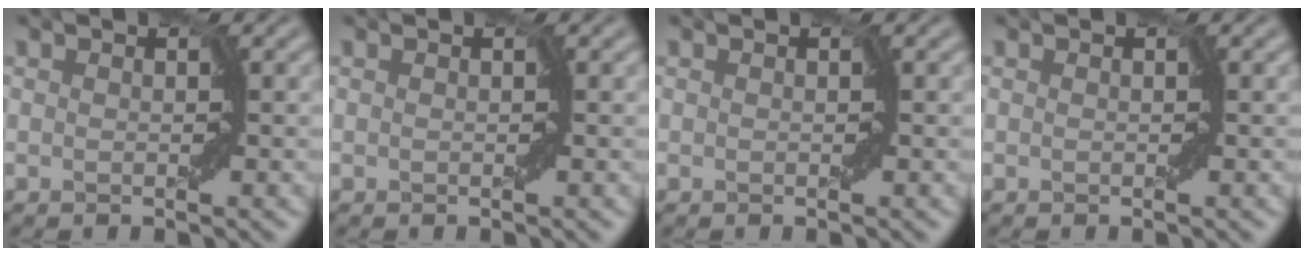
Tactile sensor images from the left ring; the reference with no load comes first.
{"total": 0.0}
{"total": 0.0}
{"total": 0.0}